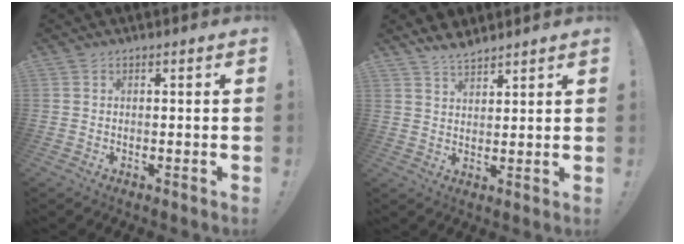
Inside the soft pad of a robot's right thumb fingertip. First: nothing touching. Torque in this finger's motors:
{"motor_torque": [-0.17, 0.01, 0.39, 0.33, 0.00]}